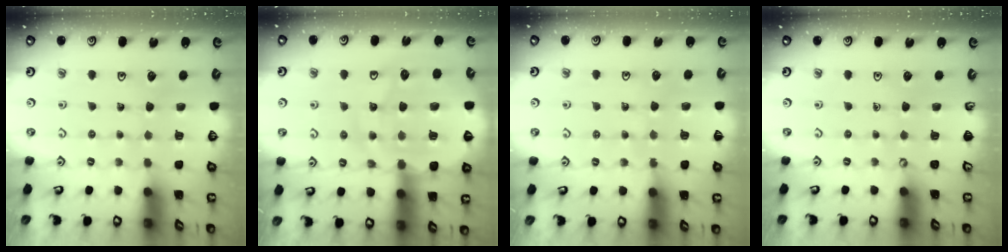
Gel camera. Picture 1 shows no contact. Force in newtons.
{"total": 15.0, "press": 14.6, "slide": 3.5}
{"total": 4.2, "press": 4.0, "slide": 1.4}
{"total": 0.0}